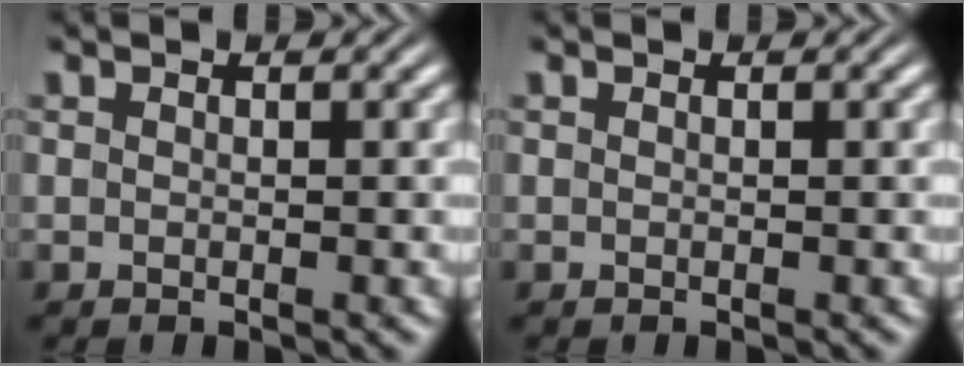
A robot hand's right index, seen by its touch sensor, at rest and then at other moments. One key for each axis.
{"total": 0.0}